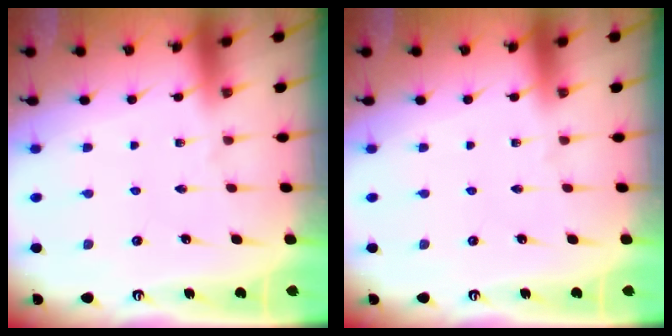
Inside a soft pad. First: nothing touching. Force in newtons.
{"total": 0.0}